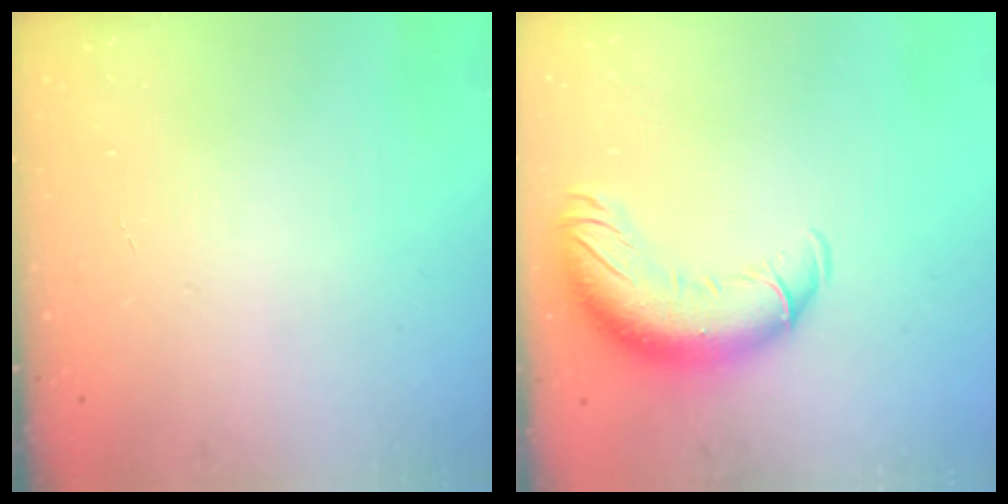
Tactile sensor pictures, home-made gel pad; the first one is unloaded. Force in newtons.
{"total": 14.0, "press": 13.6, "slide": 3.3}